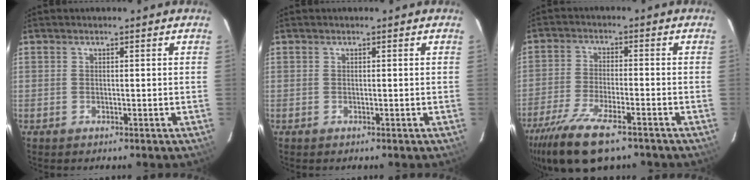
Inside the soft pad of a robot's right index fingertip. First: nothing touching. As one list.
[{"total": 0.0}, {"total": 14.2, "force": [-10.1, 4.0, 9.1], "torque": [-0.206, -0.046, -0.185]}]